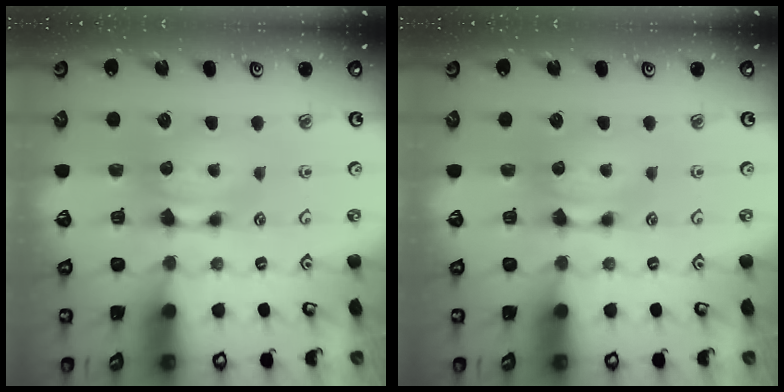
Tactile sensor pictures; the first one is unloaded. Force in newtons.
{"total": 0.0}